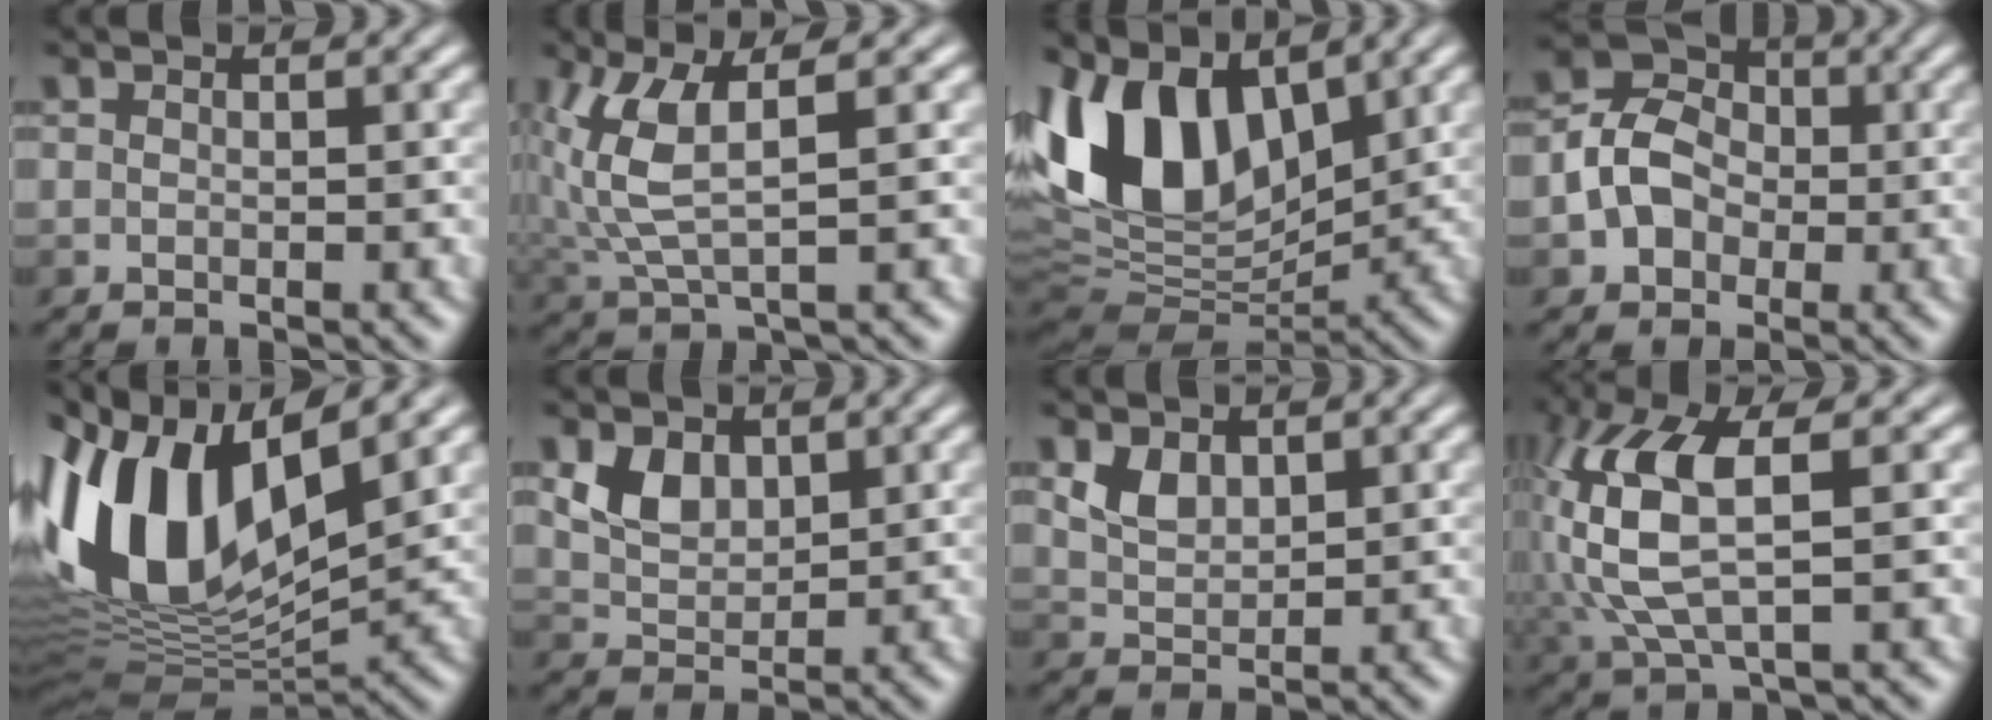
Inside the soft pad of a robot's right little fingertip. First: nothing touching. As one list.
[{"total": 6.2, "force": [0.6, 2.7, 5.6], "torque": [-0.130, 0.004, 0.008]}, {"total": 12.4, "force": [4.2, 7.5, 8.9], "torque": [-0.188, 0.027, 0.065]}, {"total": 5.2, "force": [-1.6, 4.1, 2.7], "torque": [-0.055, 0.010, -0.039]}, {"total": 13.8, "force": [2.7, 7.9, 11.0], "torque": [-0.234, 0.023, 0.038]}, {"total": 2.6, "force": [0.7, 1.9, 1.5], "torque": [-0.039, -0.011, 0.012]}, {"total": 1.7, "force": [0.4, 1.3, 1.0], "torque": [-0.032, -0.007, 0.011]}, {"total": 9.1, "force": [-0.1, 3.9, 8.2], "torque": [-0.184, 0.009, -0.008]}]